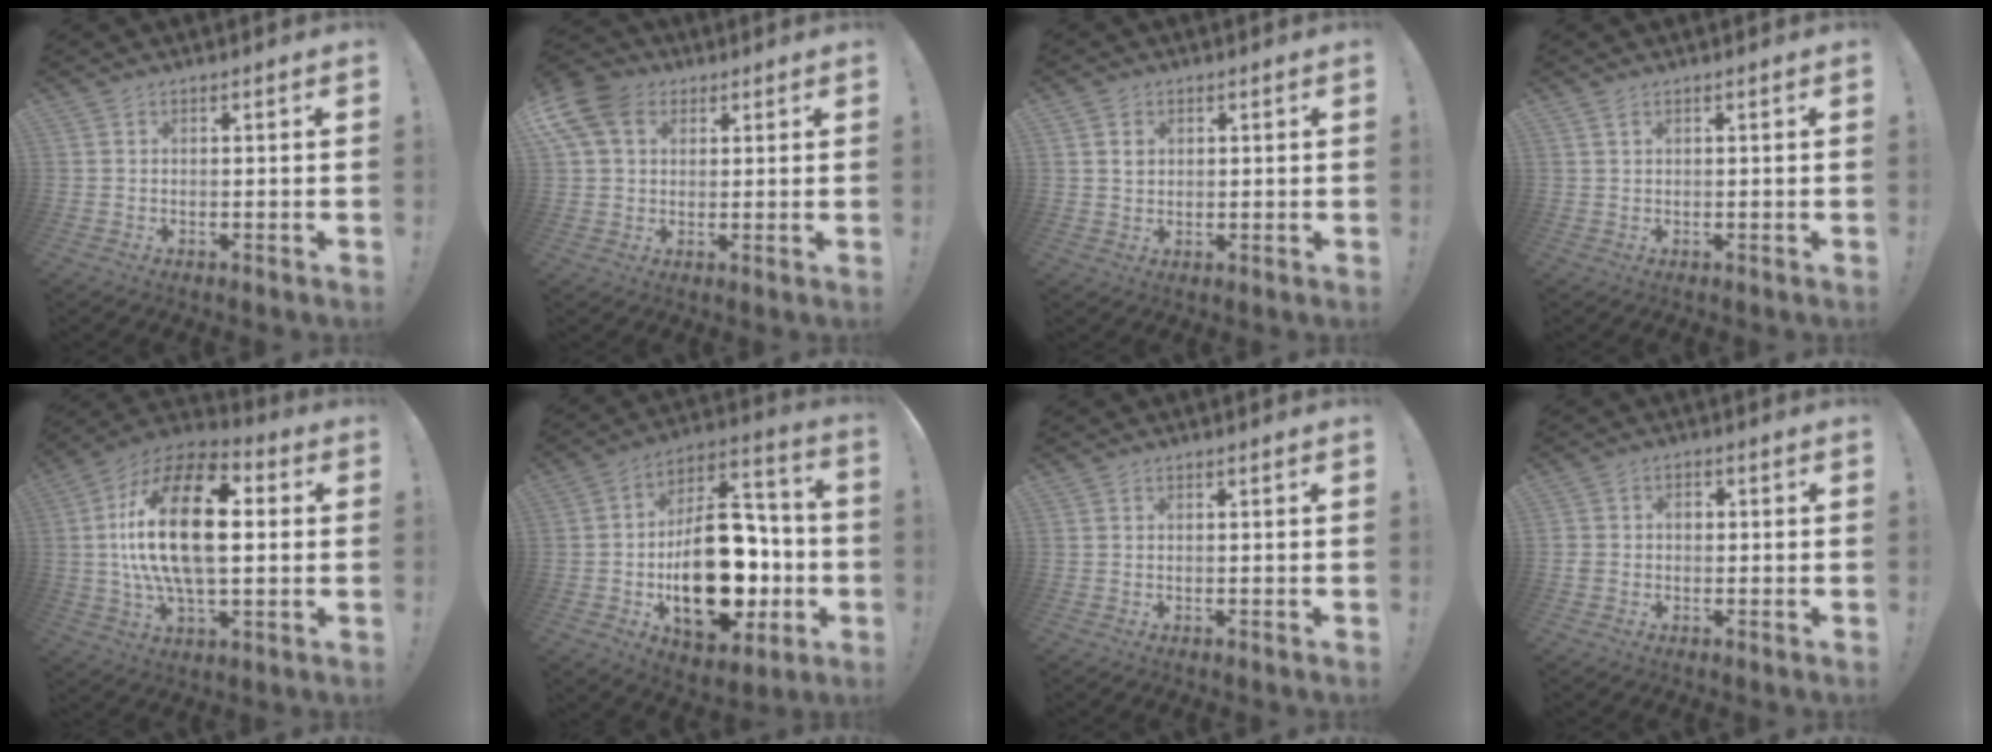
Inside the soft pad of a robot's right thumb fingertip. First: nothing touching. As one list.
[{"total": 12.2, "force": [4.8, 8.8, 7.0], "torque": [-0.148, -0.010, 0.095]}, {"total": 2.6, "force": [1.1, 2.3, 0.6], "torque": [0.004, -0.004, 0.017]}, {"total": 1.2, "force": [0.8, 0.4, 0.8], "torque": [-0.017, 0.000, 0.015]}, {"total": 24.9, "force": [2.6, 12.3, 21.5], "torque": [-0.391, 0.005, 0.034]}, {"total": 25.9, "force": [-5.6, 16.2, 19.4], "torque": [-0.286, 0.041, -0.067]}, {"total": 0.0}, {"total": 2.7, "force": [-1.0, 2.1, 1.4], "torque": [-0.032, 0.012, -0.017]}]